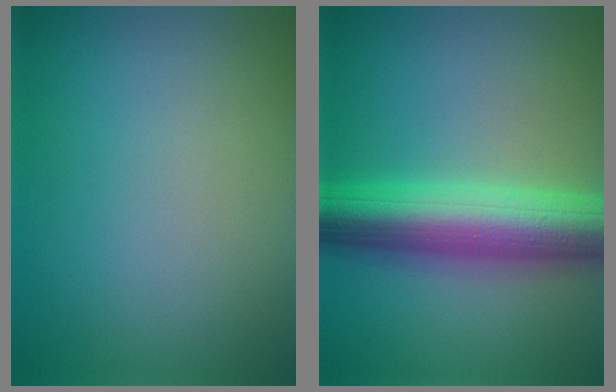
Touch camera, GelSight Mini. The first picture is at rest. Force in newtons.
{"total": 9.0, "press": 9.0, "slide": 0.4}